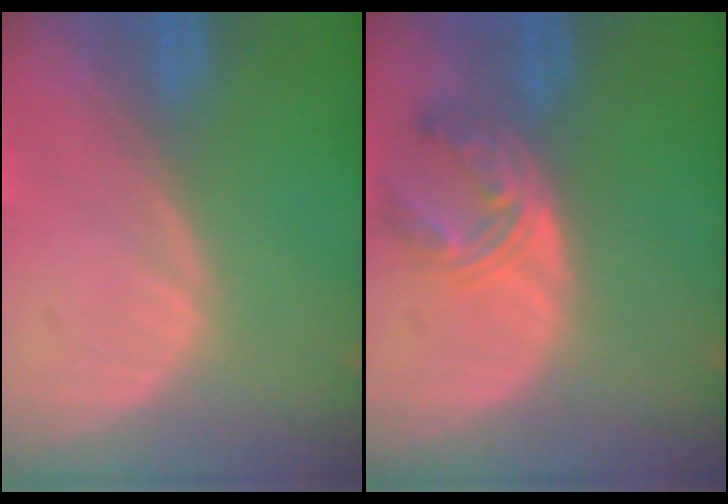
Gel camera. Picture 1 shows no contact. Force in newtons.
{"total": 5.4, "press": 5.3, "slide": 1.4}